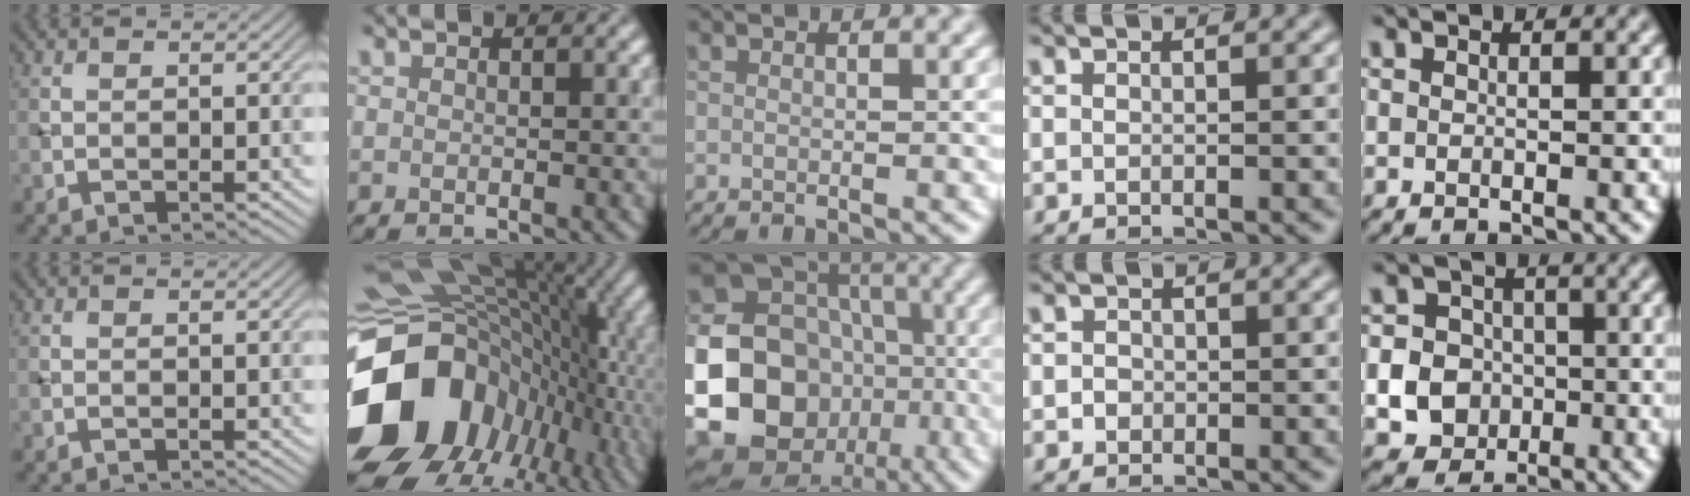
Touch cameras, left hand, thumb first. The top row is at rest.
{"index": {"total": 18.4, "force": [-3.1, 14.7, 10.7], "torque": [-0.236, -0.005, -0.046]}, "middle": {"total": 23.3, "force": [-5.8, 20.7, 9.0], "torque": [-0.203, -0.032, -0.129]}, "ring": {"total": 0.8, "force": [-0.1, 0.8, 0.1], "torque": [0.003, -0.002, -0.004]}, "little": {"total": 7.9, "force": [-2.2, 7.2, 2.3], "torque": [-0.039, -0.002, -0.064]}}